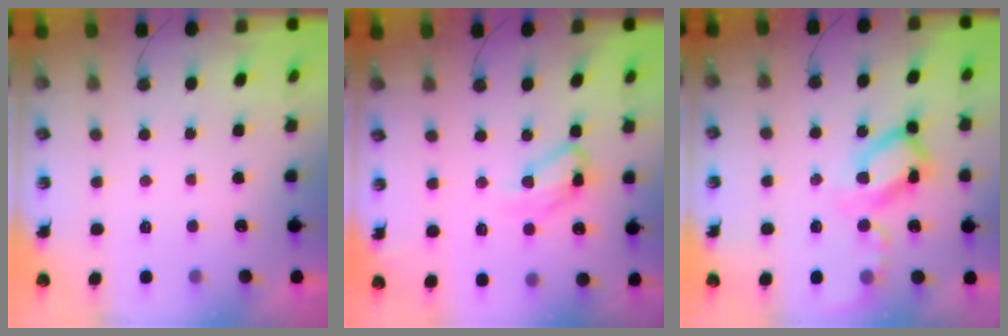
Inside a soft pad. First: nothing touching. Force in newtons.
{"total": 11.1, "press": 11.0, "slide": 1.4}
{"total": 12.9, "press": 12.9, "slide": 1.2}